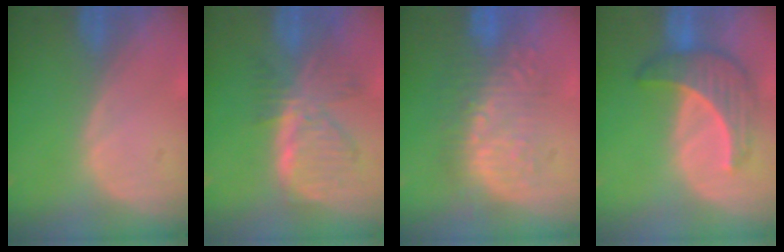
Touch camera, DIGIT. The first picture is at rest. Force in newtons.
{"total": 7.4, "press": 6.7, "slide": 3.0}
{"total": 8.9, "press": 8.7, "slide": 2.0}
{"total": 6.6, "press": 6.6, "slide": 0.9}